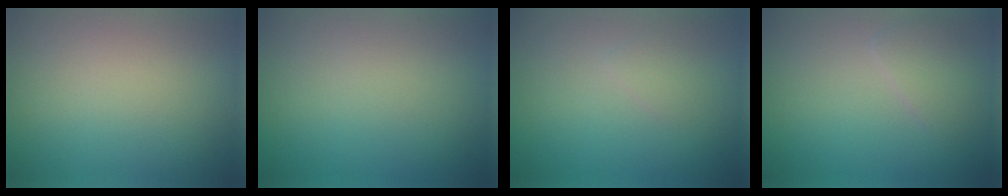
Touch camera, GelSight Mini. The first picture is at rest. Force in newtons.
{"total": 0.0}
{"total": 0.9, "press": 0.9, "slide": 0.1}
{"total": 1.7, "press": 1.7, "slide": 0.1}